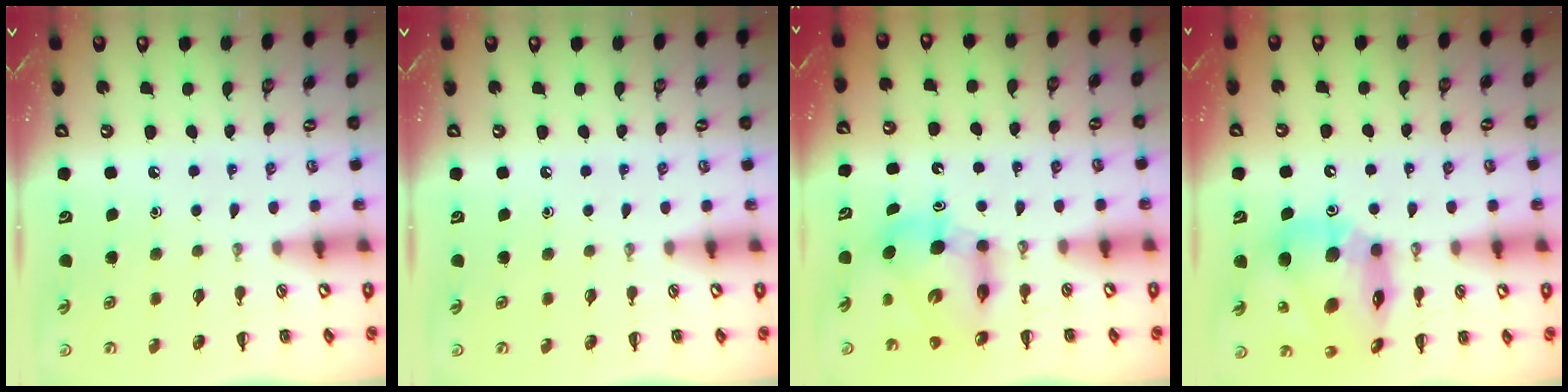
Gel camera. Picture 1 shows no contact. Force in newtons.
{"total": 0.0}
{"total": 8.8, "press": 8.4, "slide": 2.7}
{"total": 19.2, "press": 18.5, "slide": 5.3}